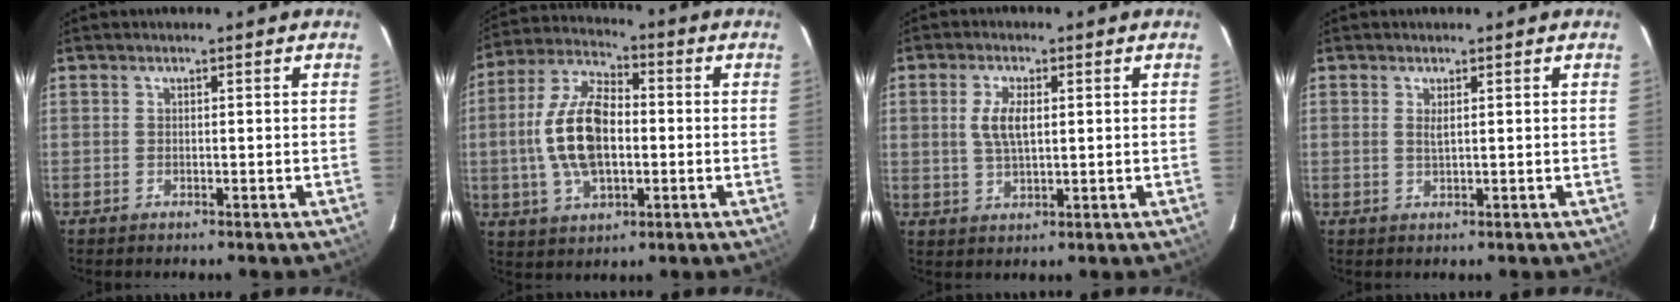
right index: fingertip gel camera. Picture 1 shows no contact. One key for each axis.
{"total": 14.5, "fx": -1.0, "fy": 7.6, "fz": 12.4, "tx": -0.257, "ty": 0.010, "tz": -0.018}
{"total": 5.1, "fx": 1.0, "fy": 2.2, "fz": 4.5, "tx": -0.087, "ty": 0.002, "tz": 0.020}
{"total": 1.2, "fx": 0.4, "fy": 0.2, "fz": 1.1, "tx": -0.021, "ty": -0.001, "tz": 0.007}